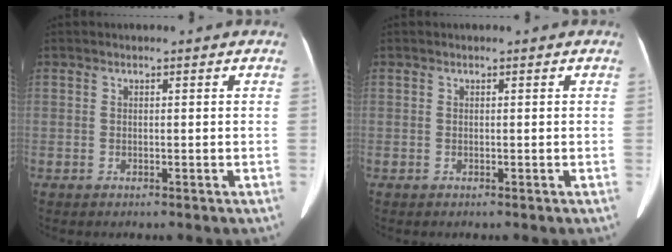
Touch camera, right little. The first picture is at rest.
{"total": 0.0}